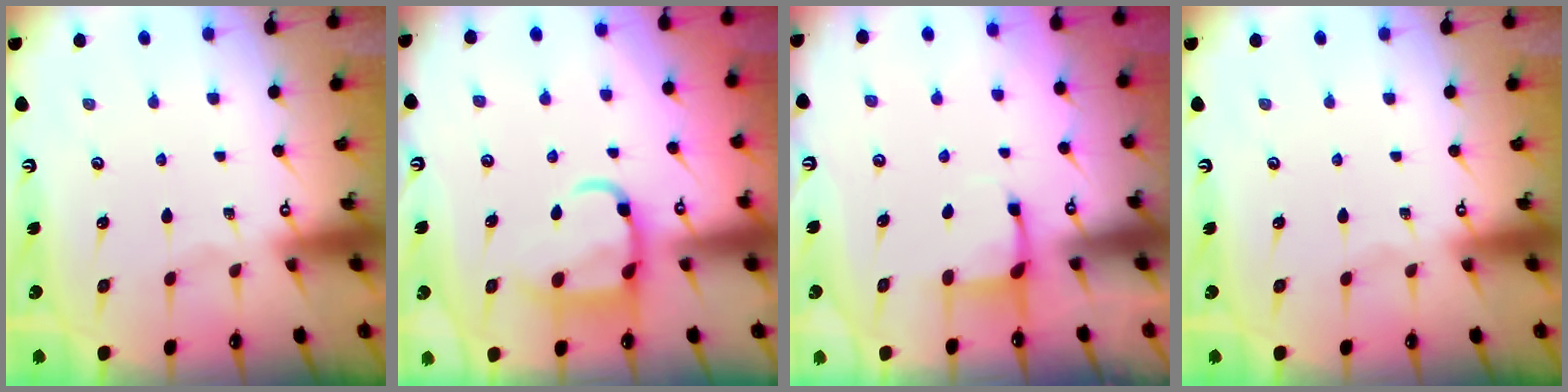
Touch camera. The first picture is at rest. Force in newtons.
{"total": 9.5, "press": 9.4, "slide": 1.5}
{"total": 3.0, "press": 3.0, "slide": 0.4}
{"total": 0.0}